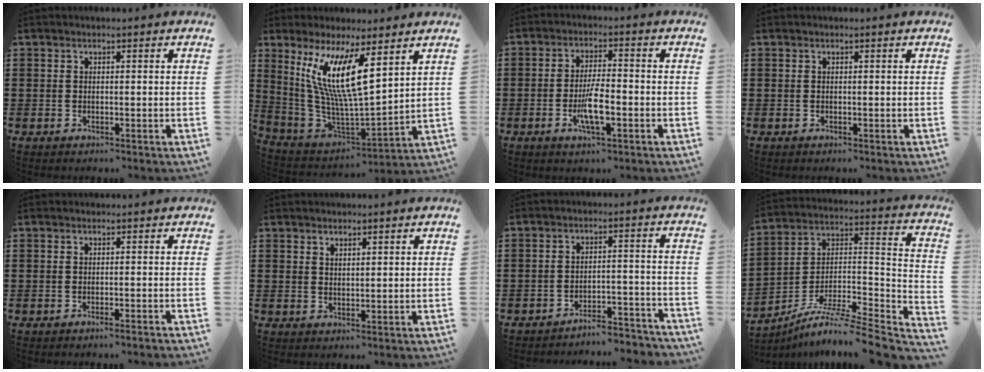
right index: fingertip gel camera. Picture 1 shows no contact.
{"total": 12.0, "force": [5.4, 1.7, 10.6], "torque": [-0.234, -0.038, 0.092]}
{"total": 5.9, "force": [-1.9, 1.5, 5.3], "torque": [-0.115, -0.006, -0.040]}
{"total": 0.0}
{"total": 0.5, "force": [-0.5, -0.1, 0.3], "torque": [-0.007, -0.001, -0.010]}
{"total": 1.4, "force": [1.3, 0.3, 0.2], "torque": [-0.006, 0.002, 0.025]}
{"total": 4.5, "force": [-4.3, 0.2, 1.0], "torque": [-0.022, 0.001, -0.089]}
{"total": 8.0, "force": [-6.1, 0.8, 5.1], "torque": [-0.090, -0.005, -0.125]}